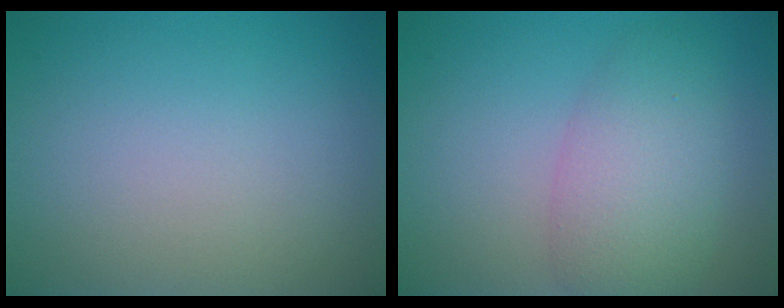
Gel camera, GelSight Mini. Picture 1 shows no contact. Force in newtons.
{"total": 5.3, "press": 5.2, "slide": 0.2}